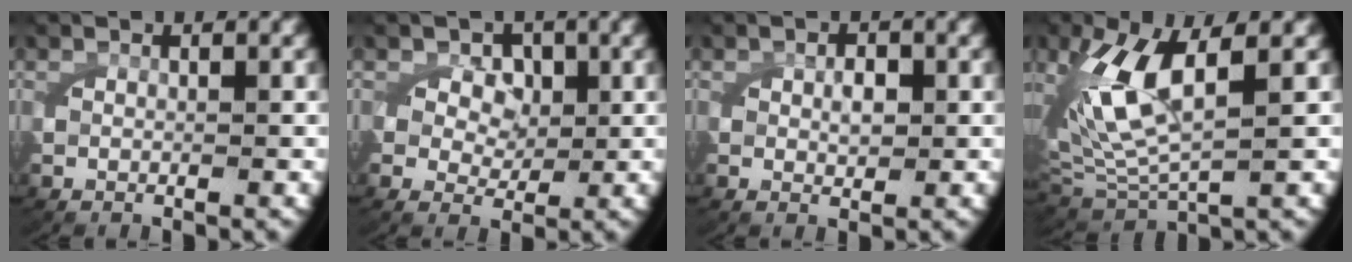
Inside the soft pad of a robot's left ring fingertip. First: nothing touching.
{"total": 4.2, "force": [0.6, 3.8, 1.8], "torque": [-0.044, -0.025, 0.013]}
{"total": 1.7, "force": [0.1, 1.1, 1.3], "torque": [-0.019, -0.009, 0.007]}
{"total": 7.8, "force": [1.6, 4.6, 6.1], "torque": [-0.157, -0.006, 0.040]}